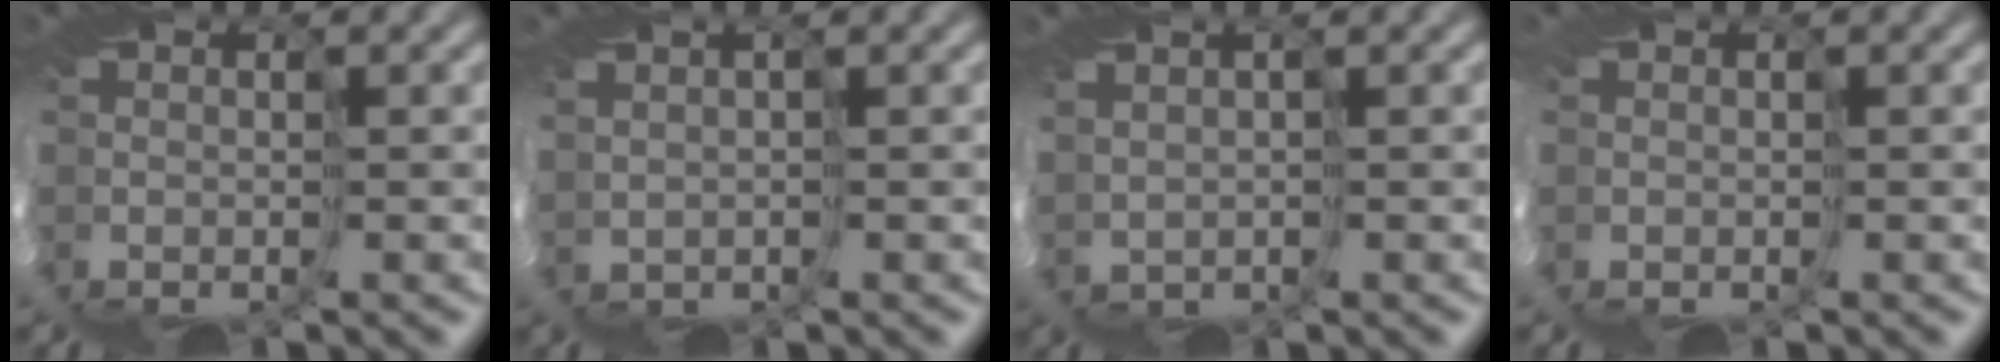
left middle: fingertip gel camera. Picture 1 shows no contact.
{"total": 2.2, "force": [1.0, -1.1, -1.6], "torque": [0.032, -0.001, 0.025]}
{"total": 2.3, "force": [1.5, -0.7, -1.7], "torque": [0.031, -0.004, 0.039]}
{"total": 1.7, "force": [-0.3, 1.3, 1.1], "torque": [-0.014, 0.006, -0.007]}